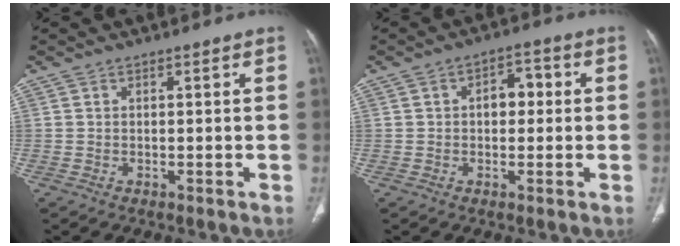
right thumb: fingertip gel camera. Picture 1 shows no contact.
{"total": 5.0, "force": [0.4, 3.4, 3.7], "torque": [-0.038, 0.017, 0.000]}